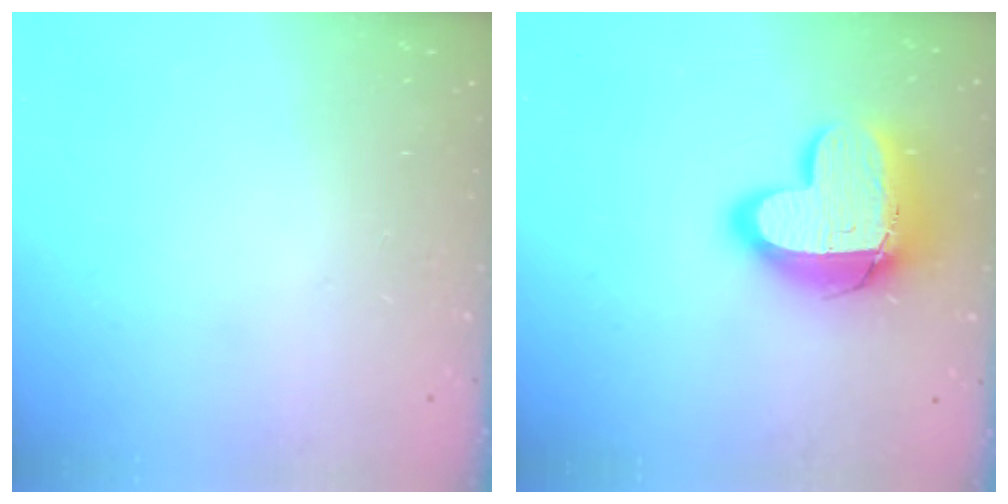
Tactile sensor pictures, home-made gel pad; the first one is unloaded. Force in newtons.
{"total": 16.2, "press": 16.2, "slide": 1.4}